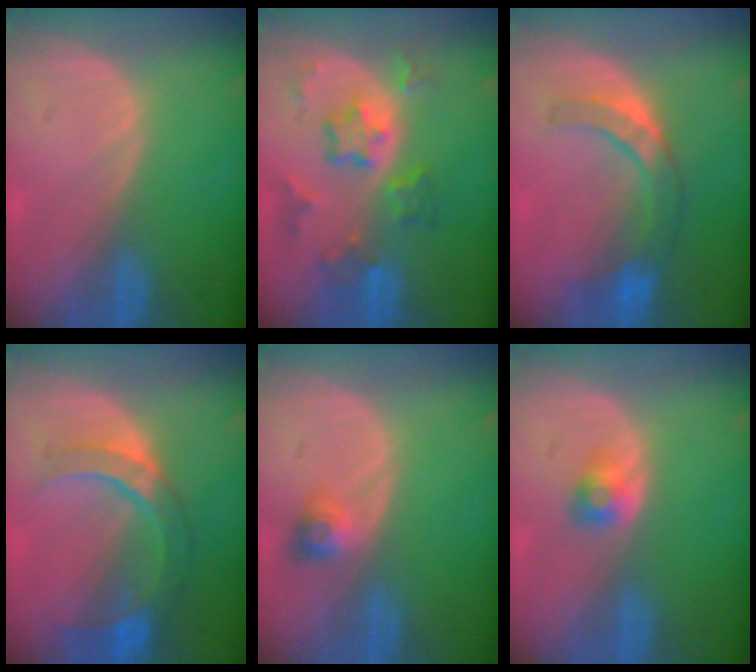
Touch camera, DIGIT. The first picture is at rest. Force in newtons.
{"total": 7.7, "press": 6.8, "slide": 3.7}
{"total": 7.3, "press": 6.8, "slide": 2.7}
{"total": 8.9, "press": 7.8, "slide": 4.1}
{"total": 2.9, "press": 2.7, "slide": 1.2}
{"total": 2.5, "press": 2.3, "slide": 1.1}